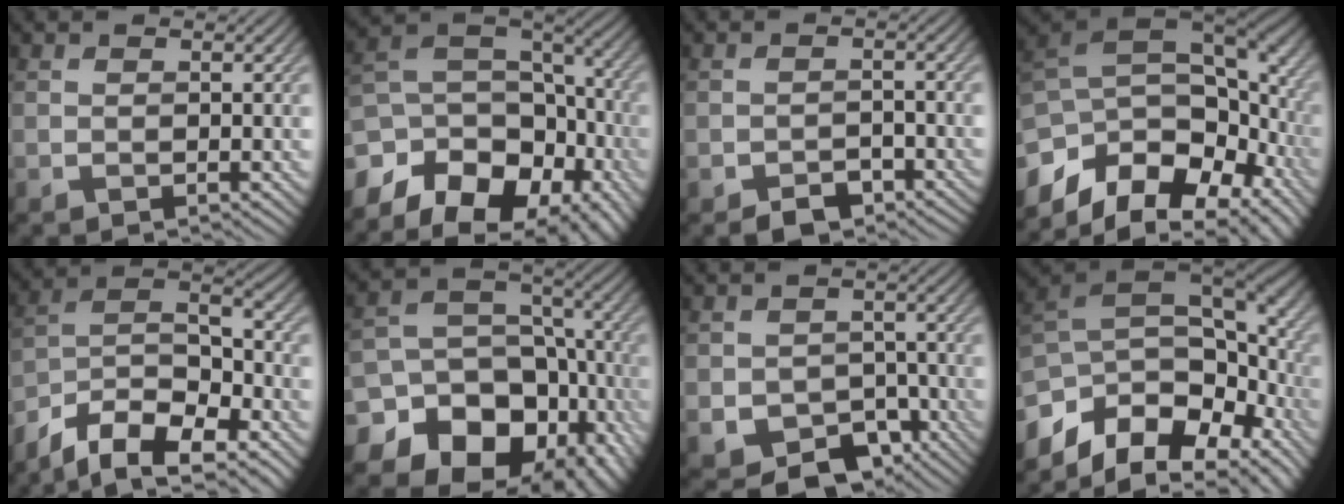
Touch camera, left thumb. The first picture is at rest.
{"total": 15.1, "force": [-7.5, 9.8, 8.7], "torque": [-0.189, -0.035, -0.094]}
{"total": 3.5, "force": [-2.6, 1.9, 1.4], "torque": [-0.018, -0.001, -0.041]}
{"total": 15.8, "force": [-5.5, 9.8, 11.1], "torque": [-0.246, -0.019, -0.075]}
{"total": 12.3, "force": [-8.5, 5.2, 7.3], "torque": [-0.147, -0.012, -0.162]}
{"total": 20.3, "force": [-10.6, 15.2, 8.3], "torque": [-0.166, -0.049, -0.157]}
{"total": 8.2, "force": [-4.4, 5.9, 3.6], "torque": [-0.059, -0.021, -0.062]}
{"total": 14.3, "force": [-5.3, 8.4, 10.3], "torque": [-0.252, -0.017, -0.075]}